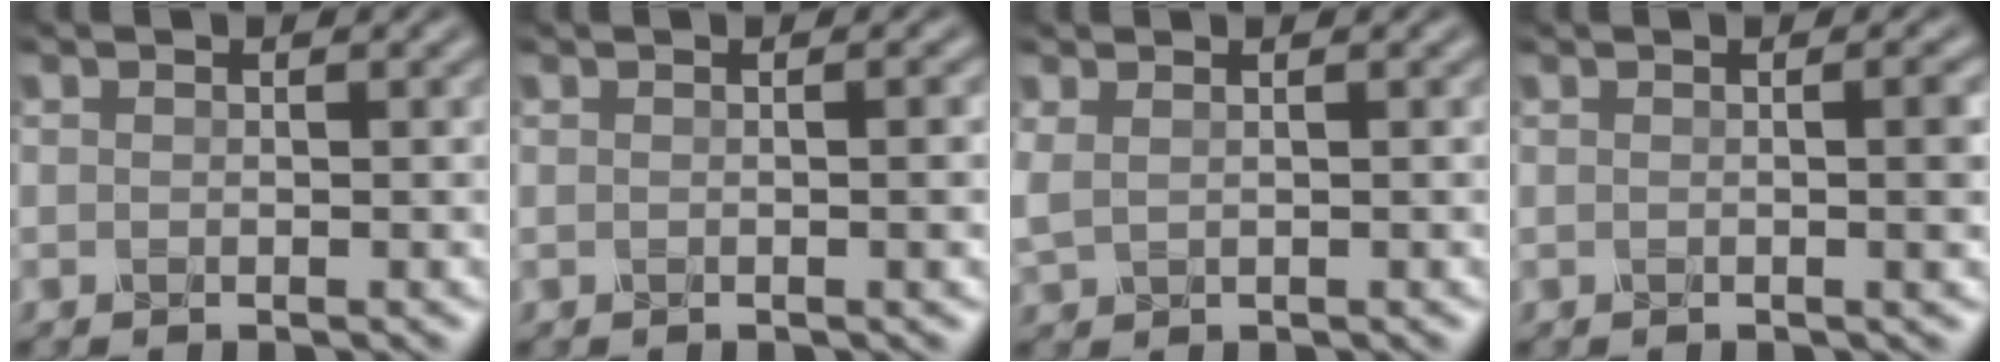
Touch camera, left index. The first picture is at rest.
{"total": 1.9, "force": [0.0, 0.6, 1.8], "torque": [-0.018, 0.004, -0.004]}
{"total": 1.4, "force": [0.7, 0.7, 1.0], "torque": [-0.028, 0.002, 0.017]}
{"total": 2.8, "force": [0.1, 0.8, 2.6], "torque": [-0.026, 0.004, -0.004]}